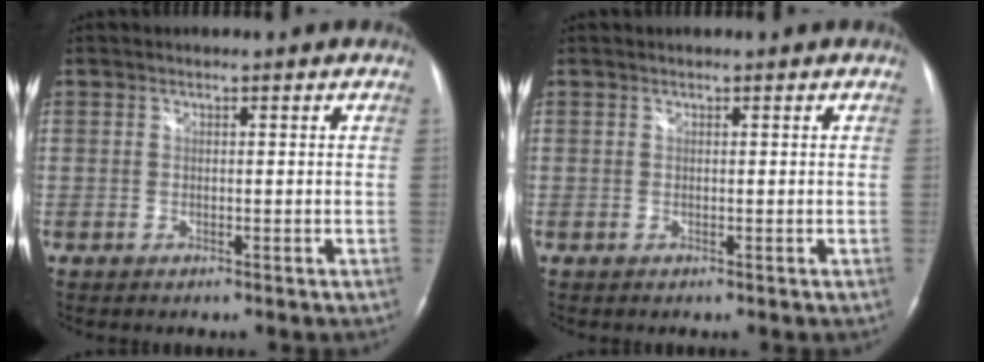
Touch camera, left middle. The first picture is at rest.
{"total": 0.0}